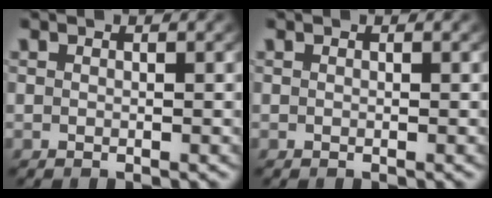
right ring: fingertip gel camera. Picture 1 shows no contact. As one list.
[{"total": 0.0}]